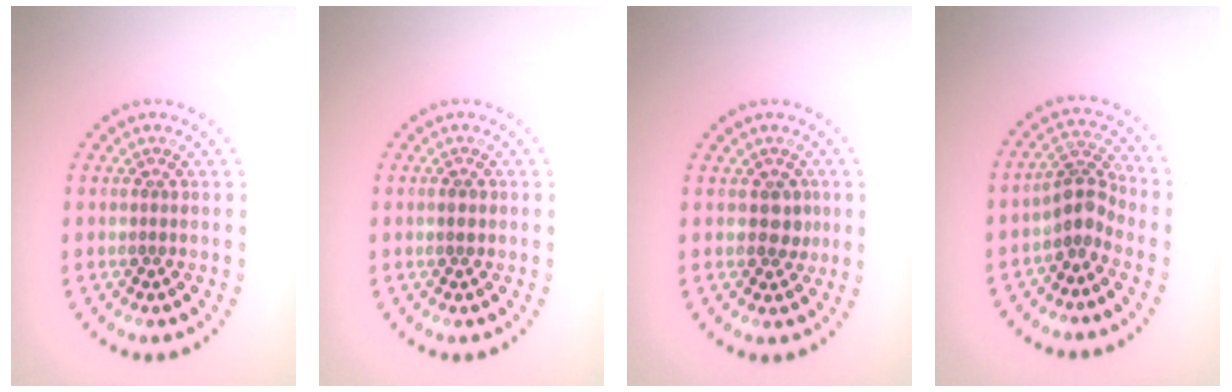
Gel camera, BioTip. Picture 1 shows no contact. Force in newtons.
{"total": 1.0, "press": 1.0, "slide": 0.2}
{"total": 1.5, "press": 1.5, "slide": 0.5}
{"total": 2.9, "press": 2.2, "slide": 1.8}